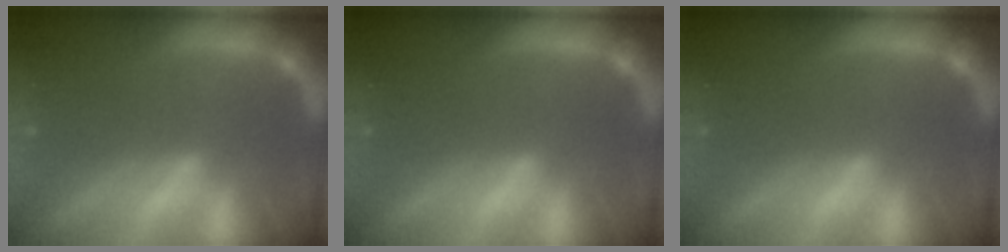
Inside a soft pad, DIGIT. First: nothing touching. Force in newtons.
{"total": 0.0}
{"total": 0.0}